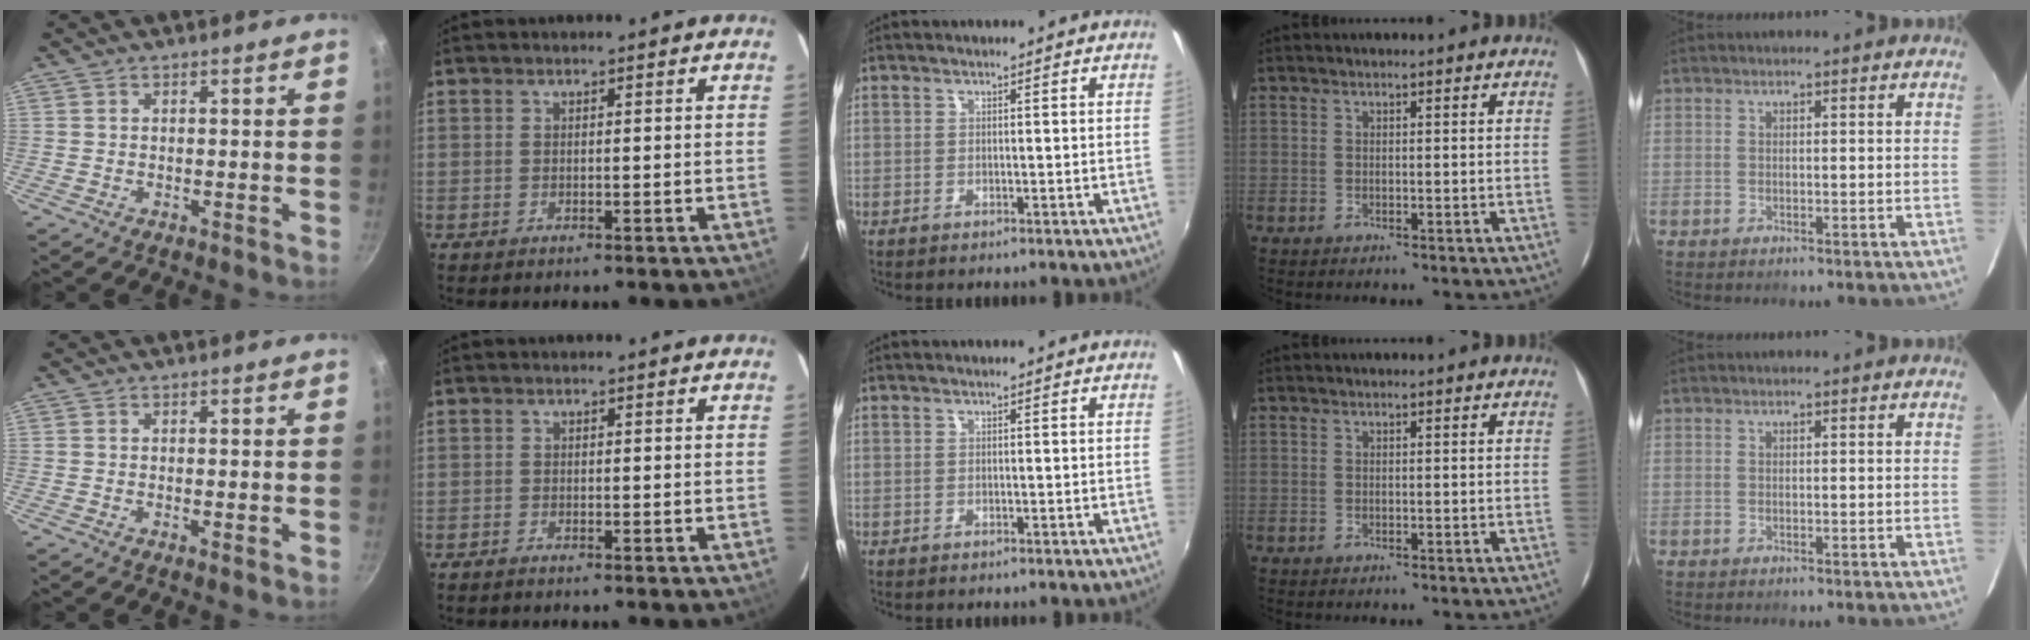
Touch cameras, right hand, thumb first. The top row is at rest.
{"thumb": {"total": 1.0, "force": [-0.2, 0.2, 0.9], "torque": [-0.016, -0.002, -0.005]}, "index": {"total": 0.7, "force": [-0.7, 0.1, 0.1], "torque": [-0.006, -0.002, -0.014]}}